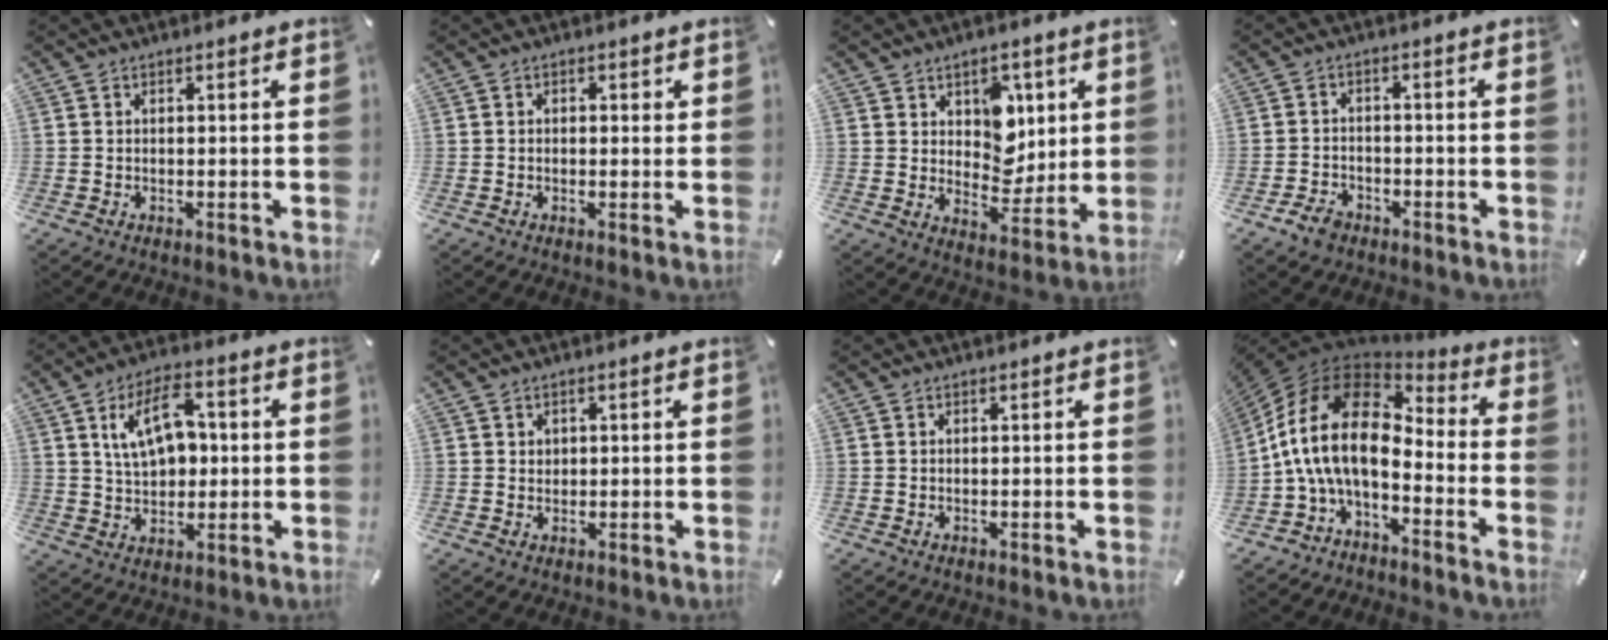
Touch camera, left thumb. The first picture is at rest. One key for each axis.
{"total": 1.2, "fx": -0.2, "fy": 0.9, "fz": 0.8, "tx": -0.014, "ty": 0.005, "tz": -0.005}
{"total": 9.6, "fx": 3.6, "fy": 7.8, "fz": 4.1, "tx": -0.045, "ty": -0.023, "tz": 0.065}
{"total": 4.4, "fx": -3.0, "fy": 2.8, "fz": 1.7, "tx": -0.039, "ty": 0.015, "tz": -0.059}
{"total": 11.9, "fx": 3.1, "fy": 7.6, "fz": 8.6, "tx": -0.147, "ty": 0.008, "tz": 0.055}
{"total": 1.7, "fx": 0.6, "fy": 1.5, "fz": 0.2, "tx": 0.003, "ty": 0.001, "tz": 0.007}
{"total": 0.0}
{"total": 17.0, "fx": -1.3, "fy": 9.6, "fz": 14.0, "tx": -0.301, "ty": 0.009, "tz": -0.028}